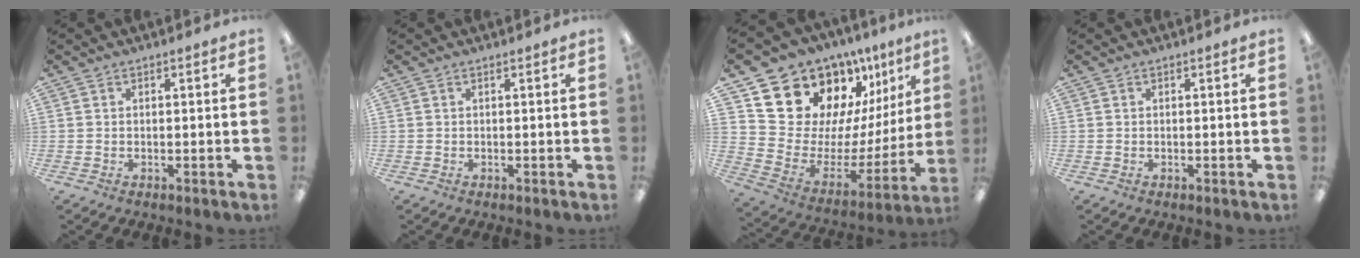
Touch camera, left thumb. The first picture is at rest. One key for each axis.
{"total": 0.0}
{"total": 18.3, "fx": 14.8, "fy": 9.4, "fz": 5.4, "tx": -0.086, "ty": -0.129, "tz": 0.277}
{"total": 0.0}